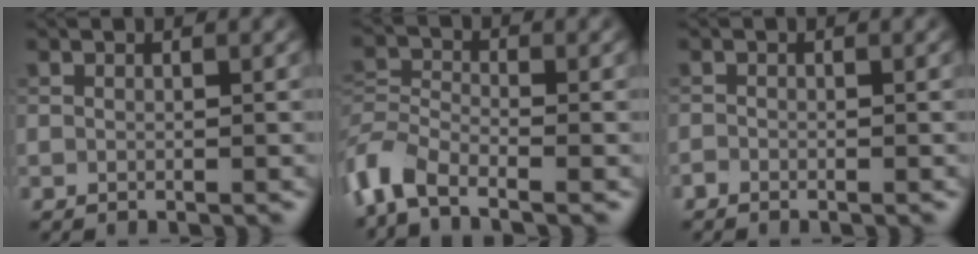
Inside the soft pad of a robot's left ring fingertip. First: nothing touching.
{"total": 5.0, "force": [-3.8, 1.9, 2.7], "torque": [-0.064, -0.005, -0.088]}
{"total": 0.5, "force": [-0.5, 0.2, 0.0], "torque": [0.001, -0.002, -0.011]}